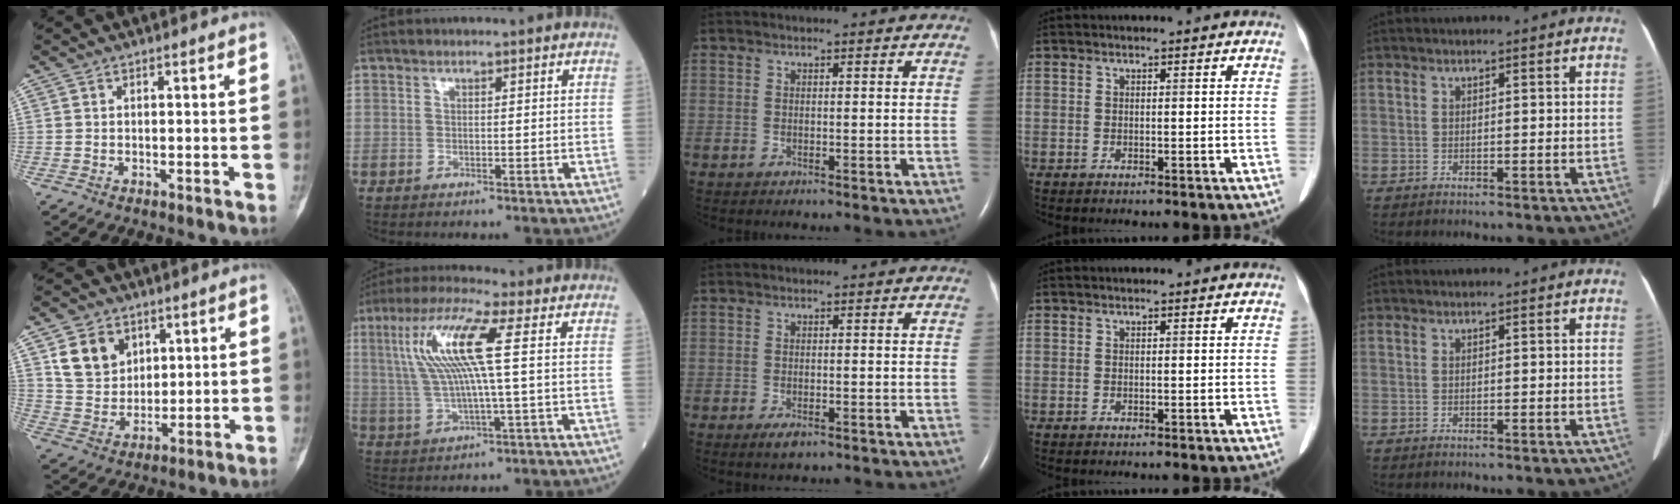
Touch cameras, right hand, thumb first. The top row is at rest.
{"thumb": {"total": 10.1, "force": [4.4, 7.9, 4.6], "torque": [-0.057, -0.019, 0.091]}, "index": {"total": 11.5, "force": [2.5, 0.4, 11.3], "torque": [-0.242, 0.019, 0.046]}, "middle": {"total": 1.8, "force": [-1.0, 0.7, 1.4], "torque": [-0.029, -0.003, -0.014]}}